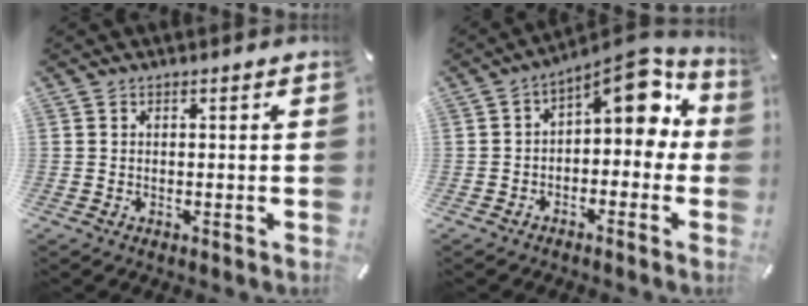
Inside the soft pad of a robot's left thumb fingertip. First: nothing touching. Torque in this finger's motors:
{"motor_torque": [0.32, 0.92, 0.28, 0.05, 0.14]}